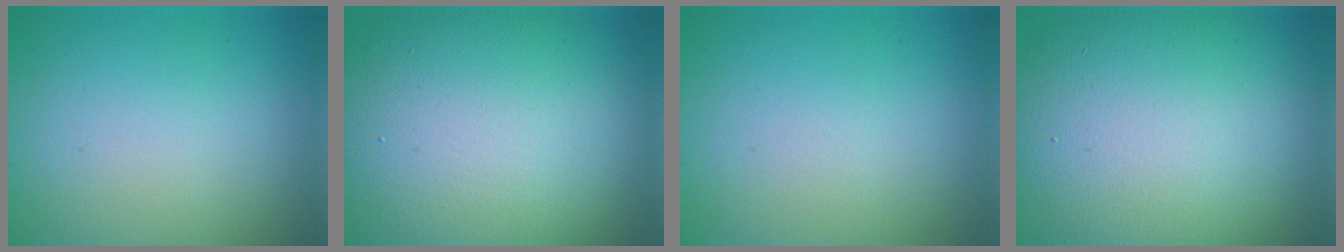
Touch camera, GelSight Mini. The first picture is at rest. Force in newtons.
{"total": 15.1, "press": 15.1, "slide": 1.0}
{"total": 0.0}
{"total": 15.2, "press": 15.2, "slide": 1.1}